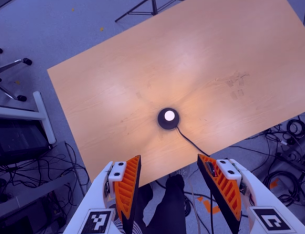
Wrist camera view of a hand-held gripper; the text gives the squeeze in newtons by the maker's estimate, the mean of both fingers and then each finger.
{"total": 0.0}